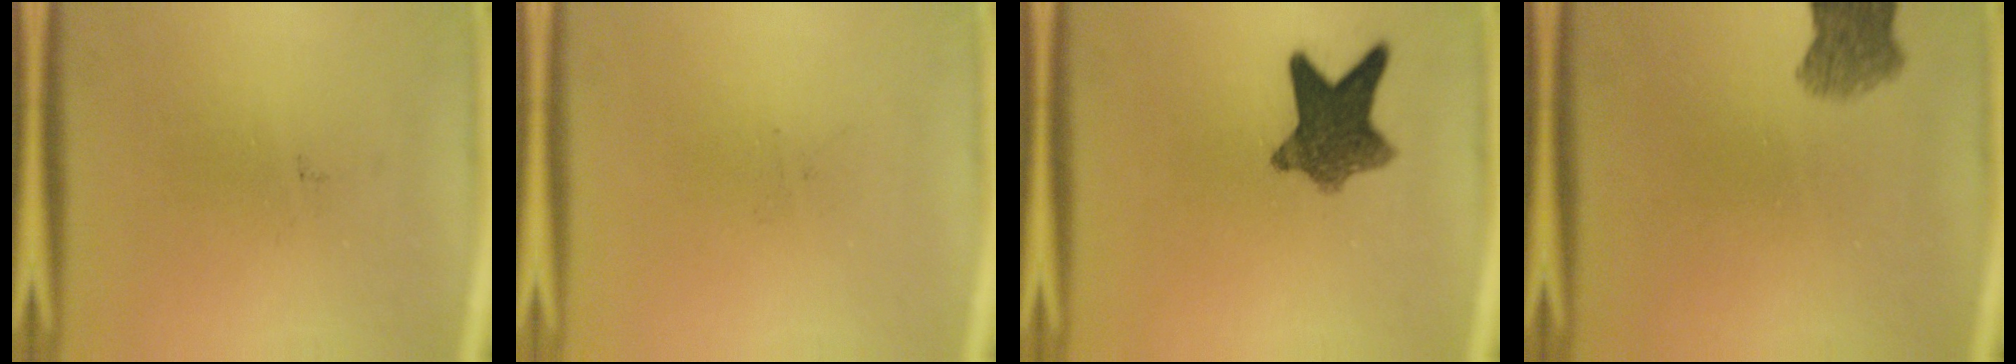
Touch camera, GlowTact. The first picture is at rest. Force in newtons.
{"total": 0.0}
{"total": 9.0}
{"total": 4.9}